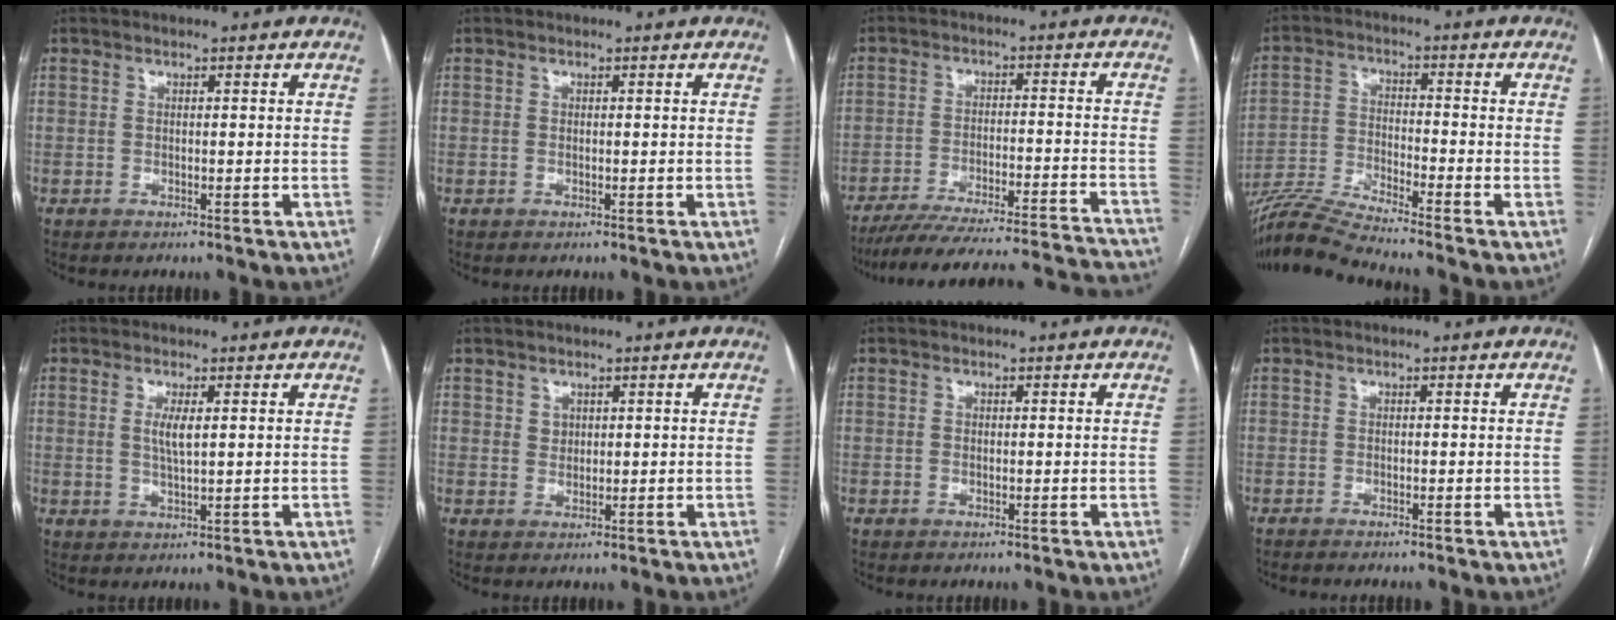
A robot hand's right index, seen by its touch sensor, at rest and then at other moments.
{"total": 0.0}
{"total": 27.9, "force": [-26.1, 1.4, 9.9], "torque": [-0.109, -0.022, -0.346]}
{"total": 9.2, "force": [-8.5, -2.3, 2.6], "torque": [-0.057, -0.014, -0.165]}
{"total": 3.0, "force": [0.7, 0.4, 2.9], "torque": [-0.061, -0.002, 0.015]}
{"total": 1.6, "force": [0.8, 1.3, 0.5], "torque": [-0.002, -0.002, 0.012]}
{"total": 0.0}
{"total": 1.5, "force": [-1.3, -0.1, 0.6], "torque": [-0.007, 0.000, -0.018]}